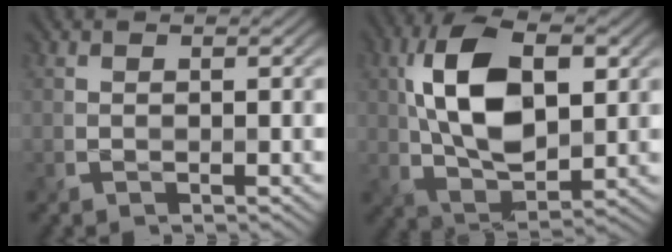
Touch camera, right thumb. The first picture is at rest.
{"total": 13.2, "force": [2.5, 7.4, 10.7], "torque": [-0.225, 0.009, 0.048]}